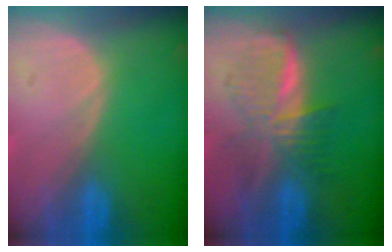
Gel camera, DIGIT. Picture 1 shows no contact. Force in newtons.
{"total": 6.3, "press": 6.3, "slide": 0.1}